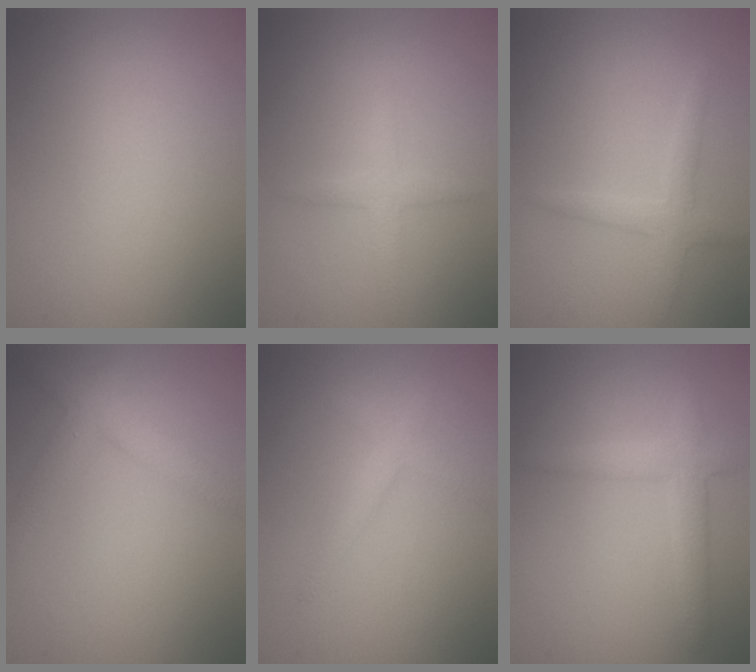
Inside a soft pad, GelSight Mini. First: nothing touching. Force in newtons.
{"total": 1.8, "press": 1.8, "slide": 0.1}
{"total": 2.1, "press": 2.1, "slide": 0.0}
{"total": 3.5, "press": 3.5, "slide": 0.1}
{"total": 1.6, "press": 1.6, "slide": 0.1}
{"total": 2.9, "press": 2.8, "slide": 0.1}